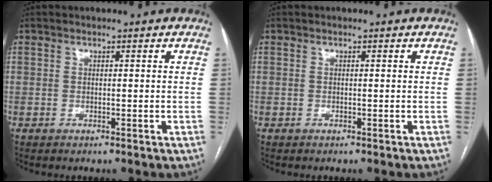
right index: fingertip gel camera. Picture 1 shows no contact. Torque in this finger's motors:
{"motor_torque": [-0.12, 0.11, 0.03, 0.01]}